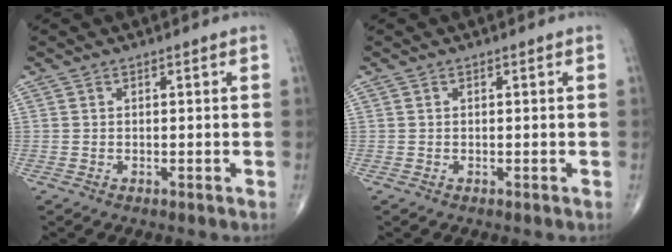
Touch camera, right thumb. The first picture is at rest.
{"total": 0.0}